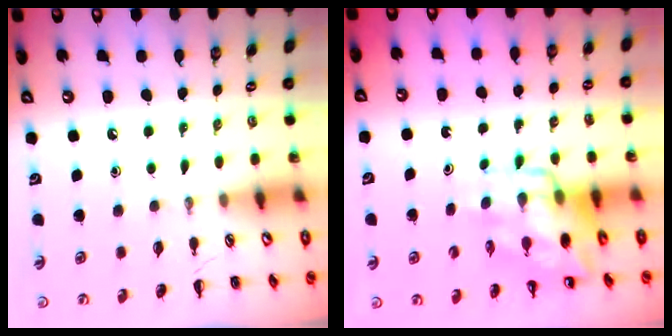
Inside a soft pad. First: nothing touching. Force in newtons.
{"total": 13.0, "press": 12.5, "slide": 3.7}